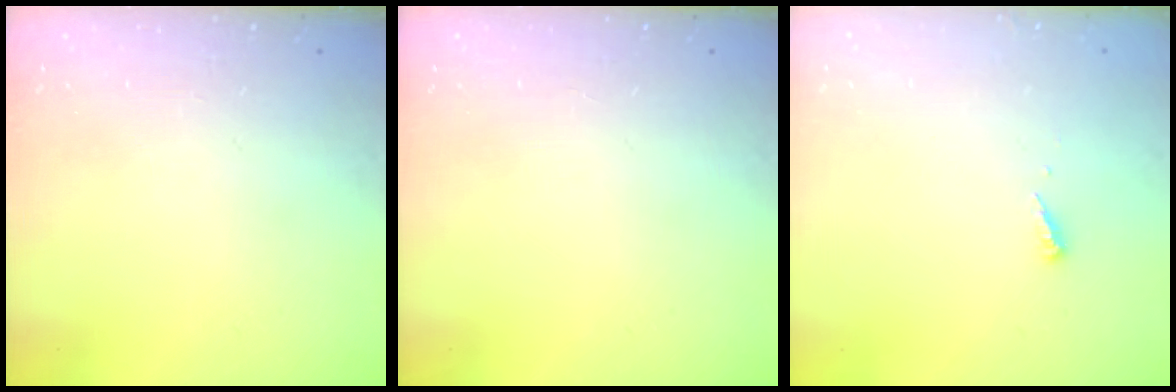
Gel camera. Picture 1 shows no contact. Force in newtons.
{"total": 0.0}
{"total": 3.5, "press": 3.5, "slide": 0.2}